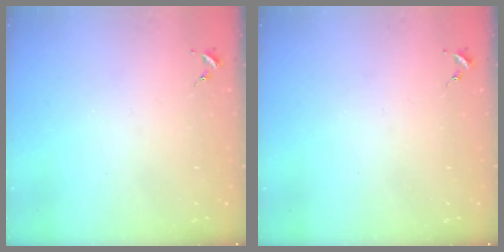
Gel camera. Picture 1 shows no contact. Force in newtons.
{"total": 0.0}